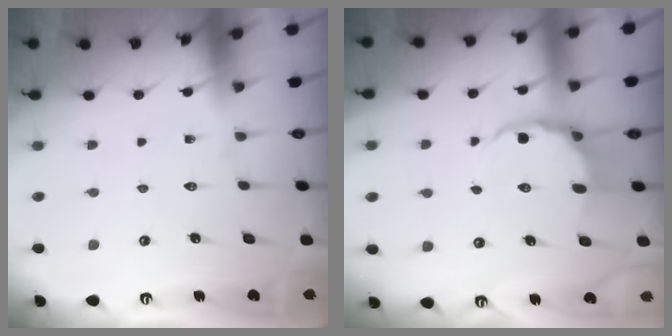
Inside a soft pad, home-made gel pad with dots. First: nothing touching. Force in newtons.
{"total": 7.0, "press": 6.7, "slide": 2.0}